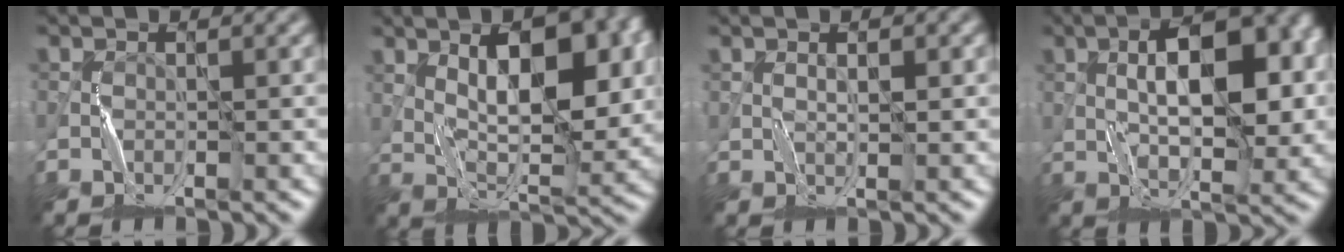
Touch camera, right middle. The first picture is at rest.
{"total": 8.8, "force": [2.6, 3.3, 7.7], "torque": [-0.110, 0.000, 0.049]}
{"total": 1.1, "force": [0.8, 0.1, 0.8], "torque": [-0.009, 0.003, 0.014]}
{"total": 9.5, "force": [1.5, 3.9, 8.5], "torque": [-0.122, 0.011, 0.026]}